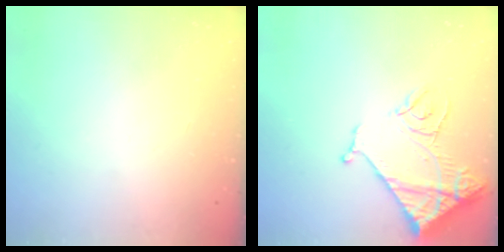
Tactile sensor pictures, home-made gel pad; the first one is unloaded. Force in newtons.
{"total": 13.0, "press": 13.0, "slide": 1.1}